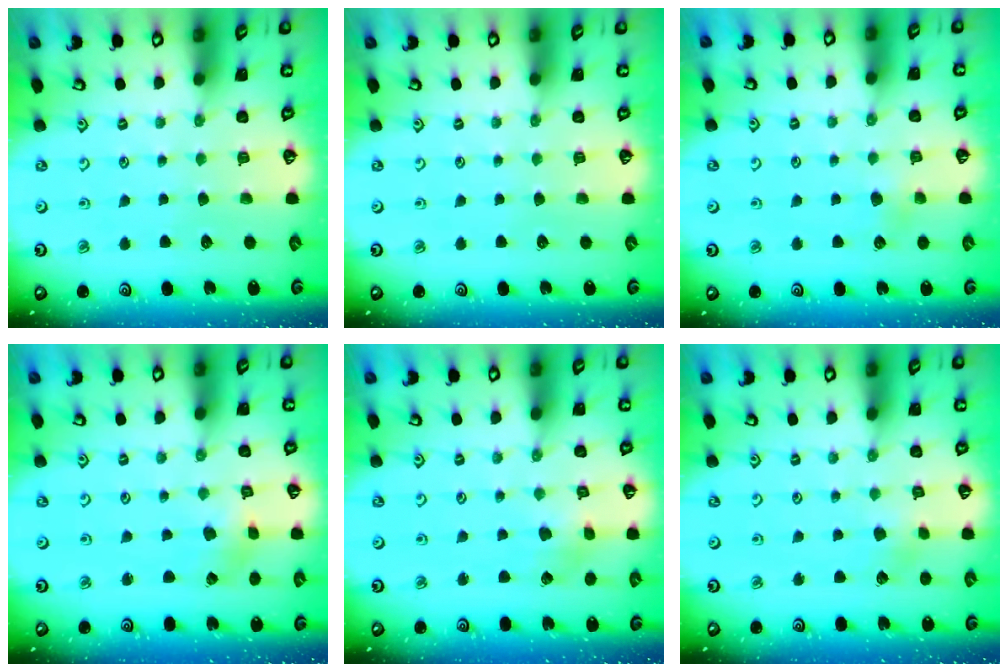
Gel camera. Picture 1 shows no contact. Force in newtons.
{"total": 0.0}
{"total": 2.6, "press": 2.6, "slide": 0.5}
{"total": 1.0, "press": 1.0, "slide": 0.1}
{"total": 2.9, "press": 2.9, "slide": 0.1}
{"total": 2.3, "press": 2.3, "slide": 0.1}